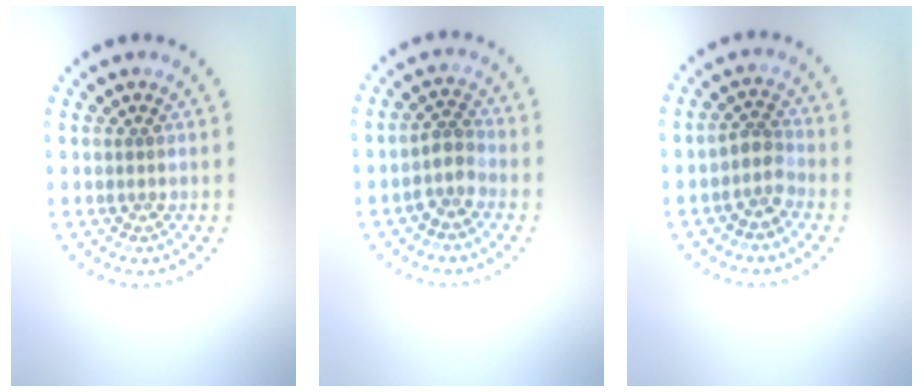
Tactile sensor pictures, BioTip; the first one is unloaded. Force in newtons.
{"total": 2.2, "press": 1.7, "slide": 1.3}
{"total": 2.0, "press": 1.6, "slide": 1.3}